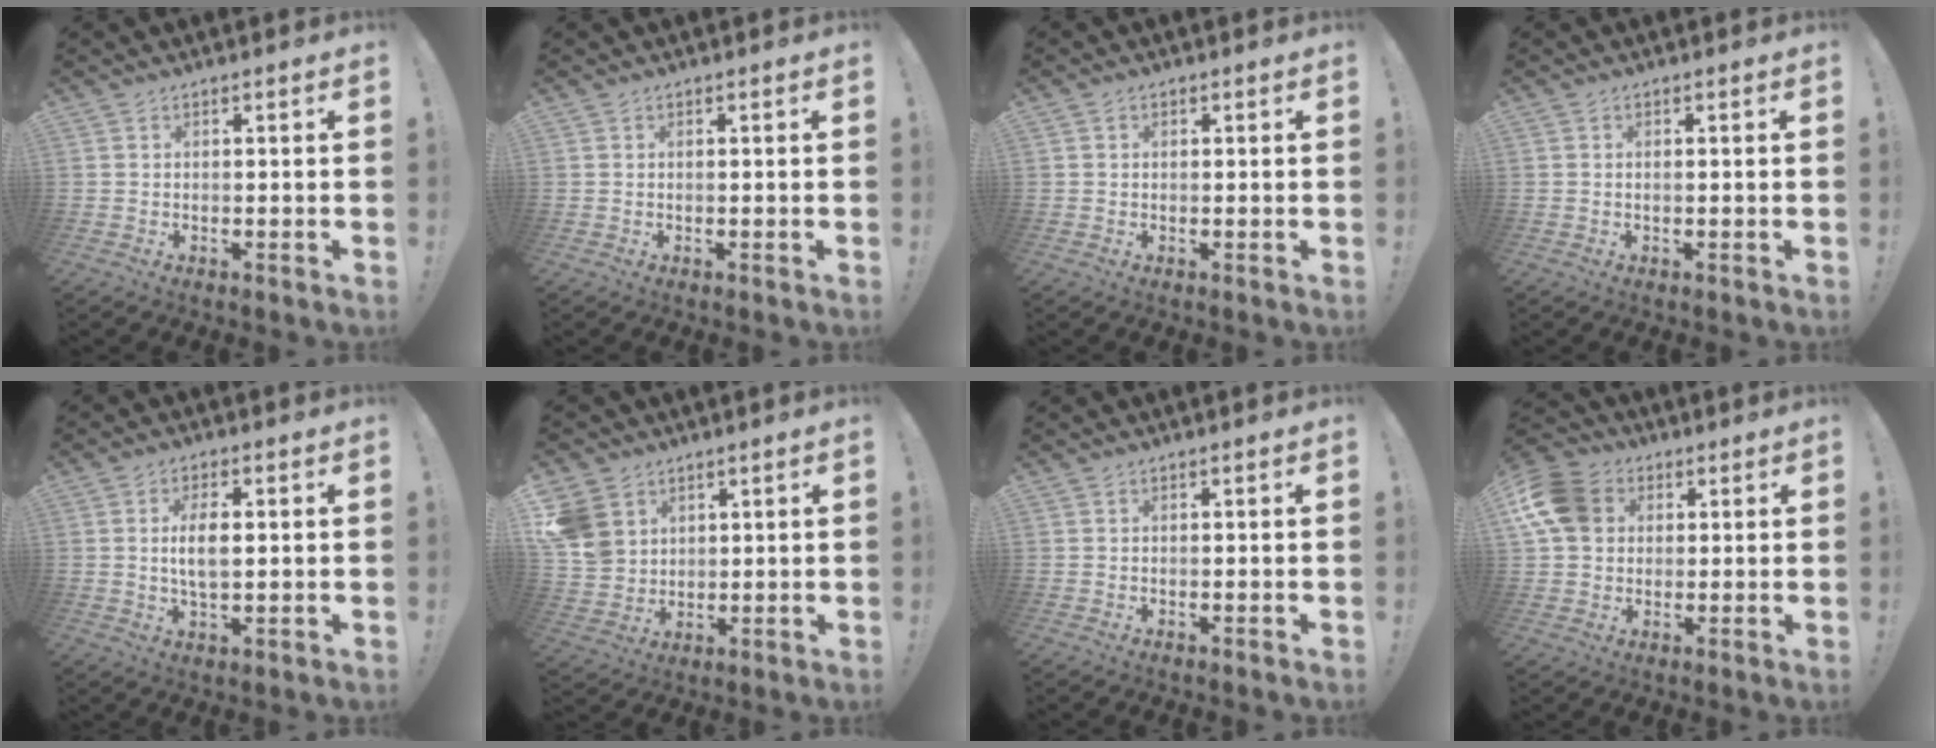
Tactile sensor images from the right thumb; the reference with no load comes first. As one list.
[{"total": 0.0}, {"total": 0.7, "force": [0.1, 0.6, 0.3], "torque": [0.004, -0.001, 0.001]}, {"total": 0.5, "force": [0.0, 0.1, 0.5], "torque": [-0.004, -0.003, -0.001]}, {"total": 6.6, "force": [0.8, 3.1, 5.8], "torque": [-0.102, -0.004, 0.005]}, {"total": 9.9, "force": [4.7, 8.0, 3.5], "torque": [-0.074, -0.021, 0.098]}, {"total": 0.0}, {"total": 12.9, "force": [3.1, 10.3, 7.1], "torque": [-0.126, 0.001, 0.063]}]